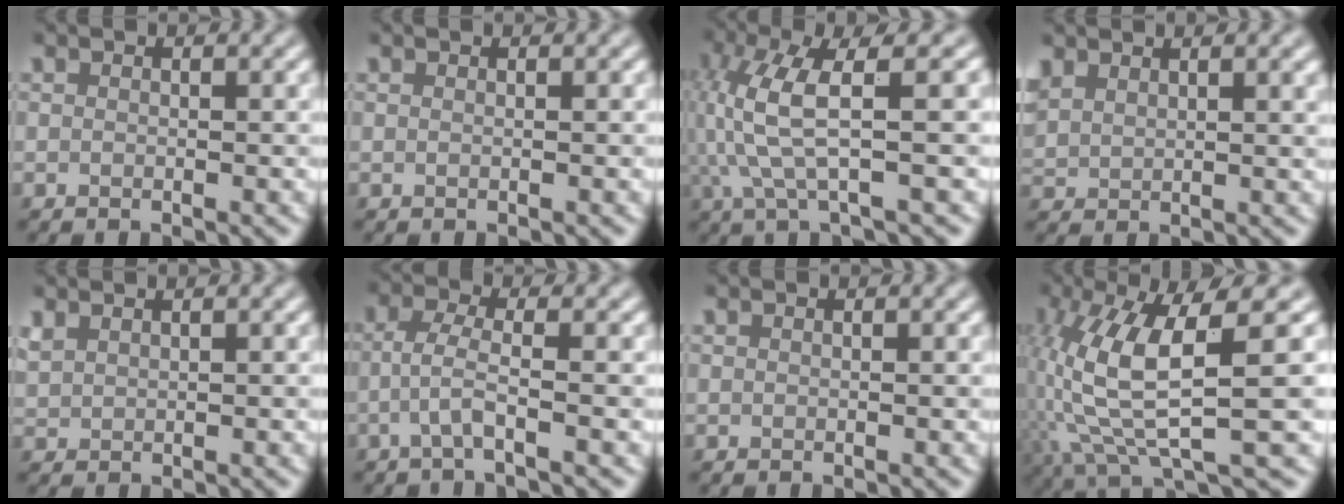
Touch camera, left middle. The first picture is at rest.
{"total": 0.5, "force": [0.3, 0.3, 0.4], "torque": [0.000, 0.001, -0.002]}
{"total": 6.5, "force": [0.7, 1.5, 6.2], "torque": [-0.144, 0.004, 0.015]}
{"total": 3.2, "force": [2.6, 1.1, 1.6], "torque": [-0.041, 0.009, 0.053]}
{"total": 1.1, "force": [1.0, 0.4, 0.2], "torque": [-0.012, 0.003, 0.026]}
{"total": 2.4, "force": [-1.0, 0.2, 2.2], "torque": [-0.048, 0.004, -0.029]}
{"total": 0.0}
{"total": 9.3, "force": [1.0, 1.9, 9.0], "torque": [-0.174, -0.004, 0.022]}